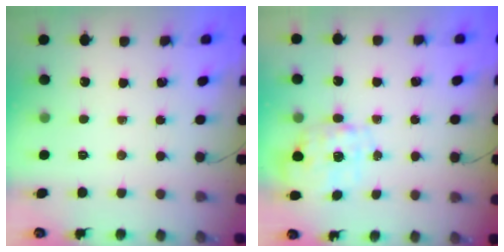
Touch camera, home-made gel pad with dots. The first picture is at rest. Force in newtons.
{"total": 2.8, "press": 2.7, "slide": 0.9}